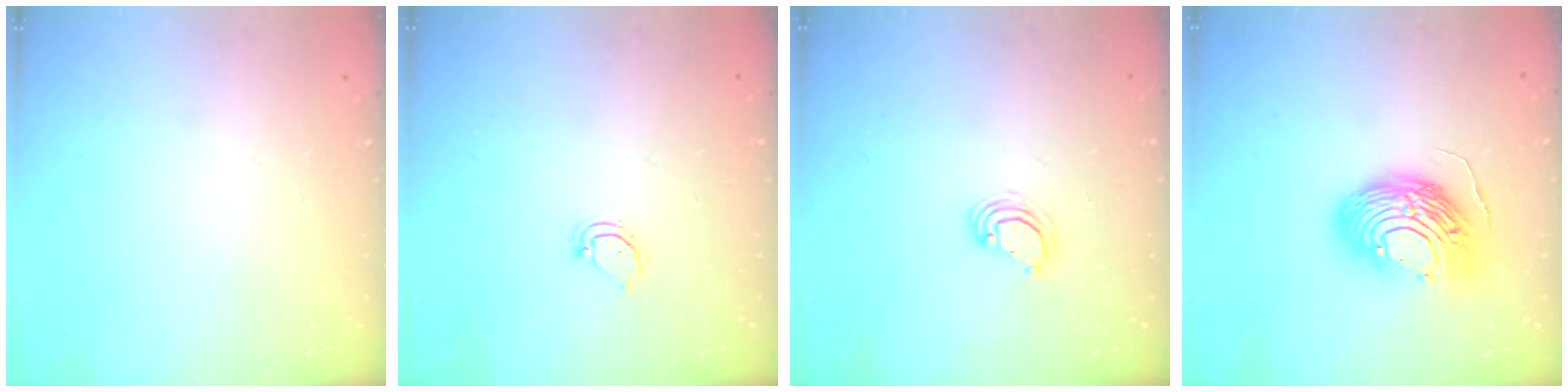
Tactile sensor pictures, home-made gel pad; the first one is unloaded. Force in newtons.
{"total": 3.0, "press": 3.0, "slide": 0.2}
{"total": 4.1, "press": 4.1, "slide": 0.2}
{"total": 16.0, "press": 15.8, "slide": 2.4}